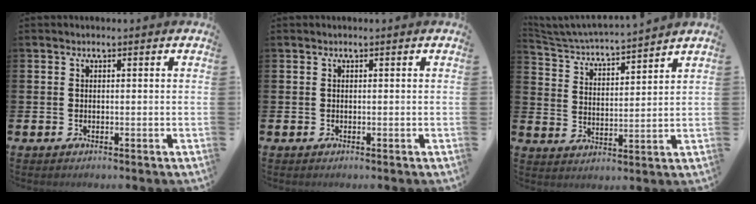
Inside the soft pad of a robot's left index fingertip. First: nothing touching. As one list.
[{"total": 0.0}, {"total": 4.2, "force": [4.2, 0.0, 0.7], "torque": [-0.037, -0.040, 0.066]}]